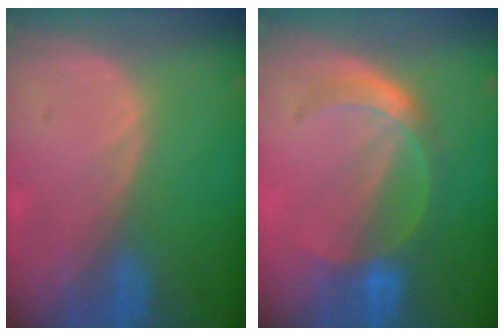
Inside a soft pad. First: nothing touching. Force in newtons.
{"total": 5.1, "press": 5.0, "slide": 0.8}